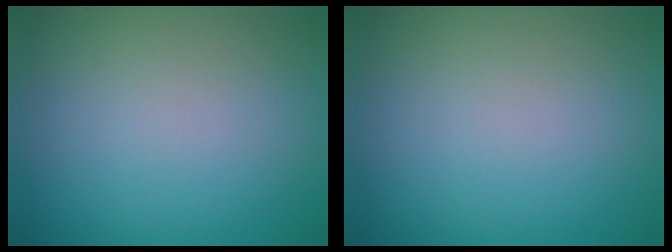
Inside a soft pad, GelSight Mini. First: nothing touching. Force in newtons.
{"total": 0.0}